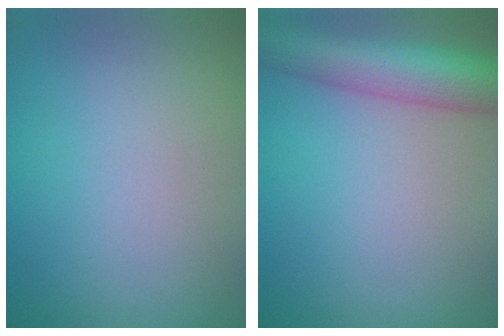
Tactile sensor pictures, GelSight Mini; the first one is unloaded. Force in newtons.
{"total": 8.2, "press": 8.2, "slide": 0.4}